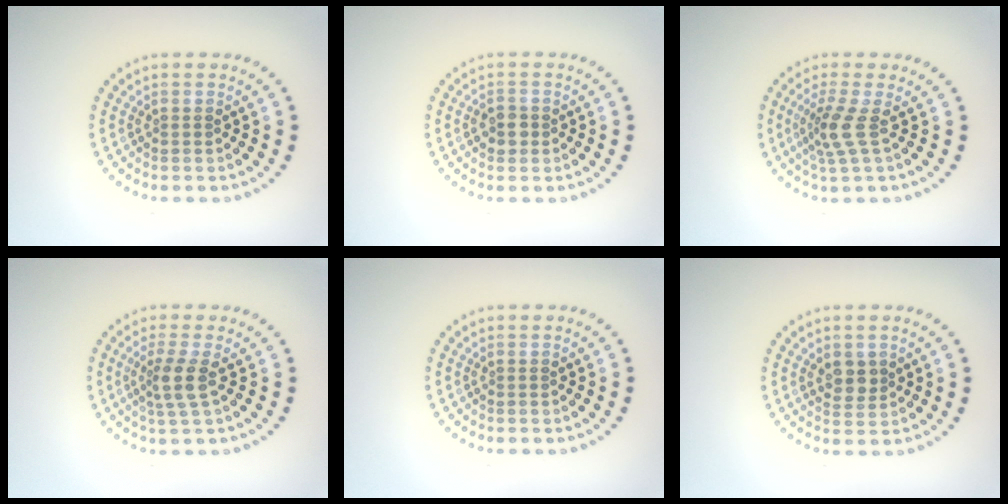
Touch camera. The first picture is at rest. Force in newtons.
{"total": 1.6, "press": 1.6, "slide": 0.5}
{"total": 2.6, "press": 1.8, "slide": 1.9}
{"total": 2.7, "press": 2.1, "slide": 1.7}
{"total": 0.0}
{"total": 2.1, "press": 2.0, "slide": 0.7}